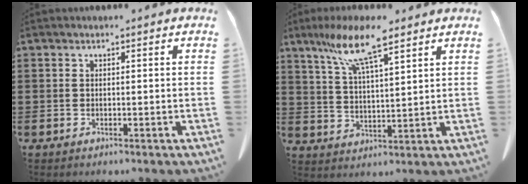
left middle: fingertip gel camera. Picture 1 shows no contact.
{"total": 9.9, "force": [6.9, 1.6, 7.0], "torque": [-0.151, -0.012, 0.122]}